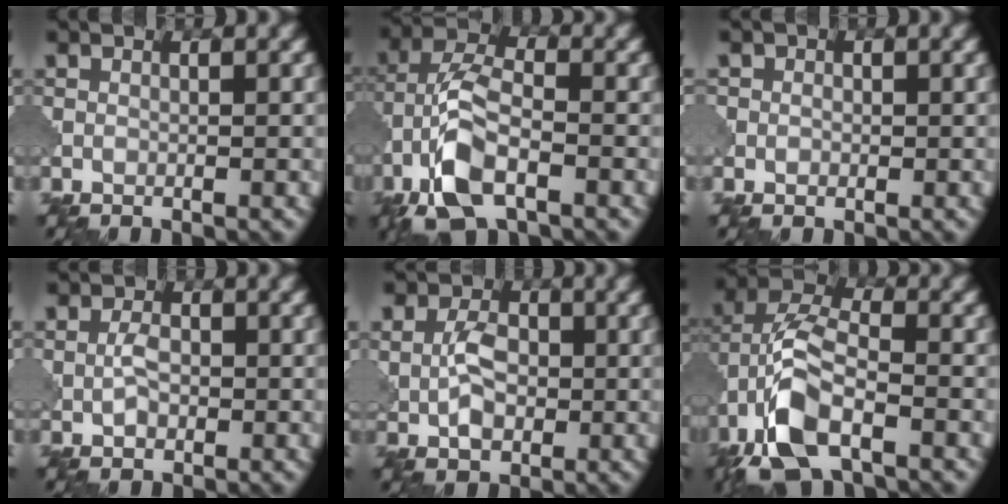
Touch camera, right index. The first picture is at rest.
{"total": 7.0, "force": [-3.3, 3.0, 5.5], "torque": [-0.119, 0.006, -0.076]}
{"total": 2.1, "force": [0.5, 1.9, 0.8], "torque": [0.002, 0.007, -0.007]}
{"total": 2.2, "force": [0.0, 1.6, 1.5], "torque": [-0.028, 0.003, -0.002]}
{"total": 4.5, "force": [0.1, 3.3, 3.1], "torque": [-0.057, 0.002, -0.004]}
{"total": 7.8, "force": [-3.5, 3.4, 6.1], "torque": [-0.135, 0.009, -0.079]}